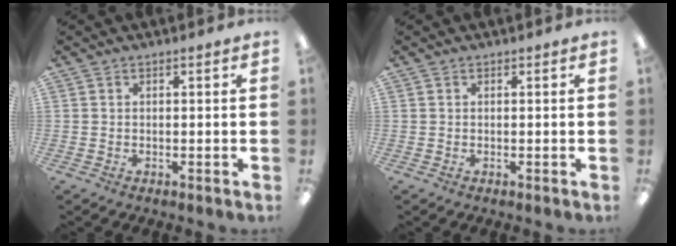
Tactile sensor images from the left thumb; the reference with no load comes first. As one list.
[{"total": 0.0}]